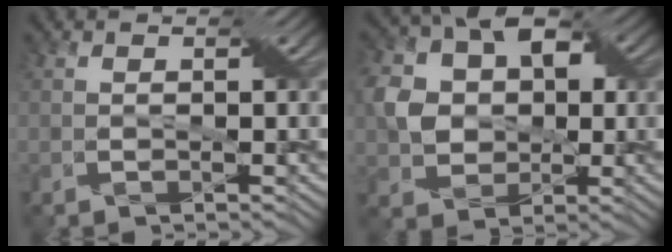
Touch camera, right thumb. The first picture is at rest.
{"total": 8.3, "force": [0.8, 6.8, 4.6], "torque": [-0.103, 0.003, 0.011]}